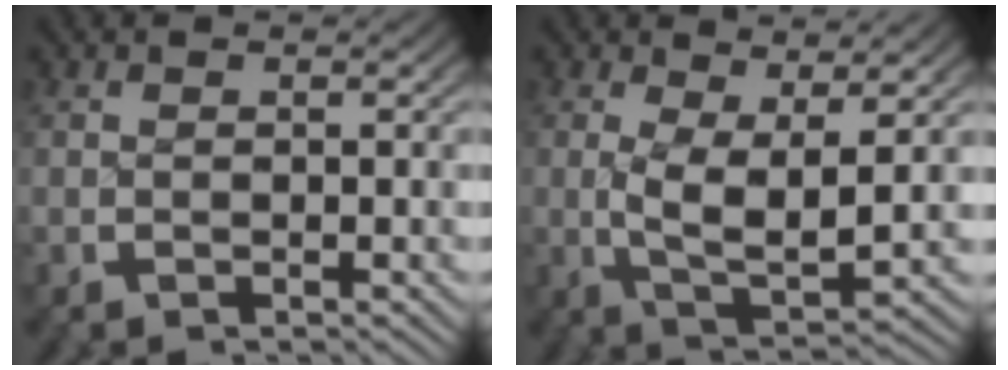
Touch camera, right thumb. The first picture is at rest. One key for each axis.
{"total": 5.6, "fx": 0.8, "fy": 2.7, "fz": 4.9, "tx": -0.106, "ty": -0.029, "tz": 0.024}